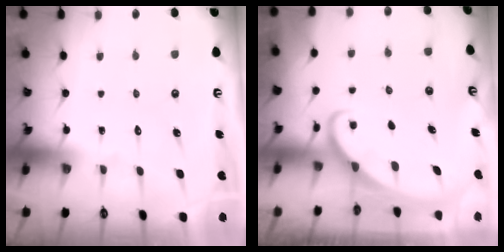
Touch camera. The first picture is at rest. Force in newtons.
{"total": 1.7, "press": 1.7, "slide": 0.2}